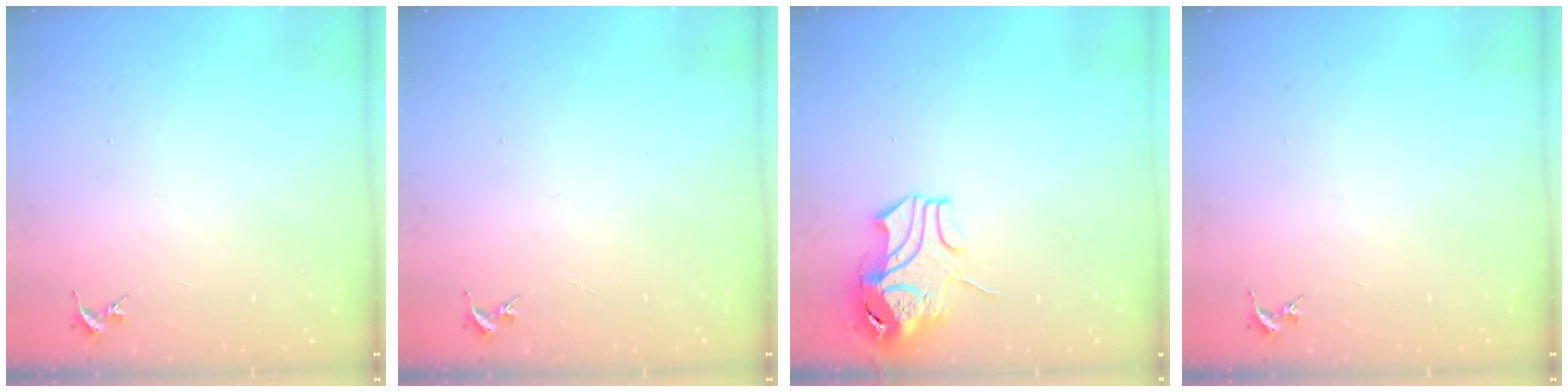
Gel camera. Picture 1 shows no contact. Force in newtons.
{"total": 0.0}
{"total": 10.8, "press": 10.7, "slide": 1.3}
{"total": 0.0}